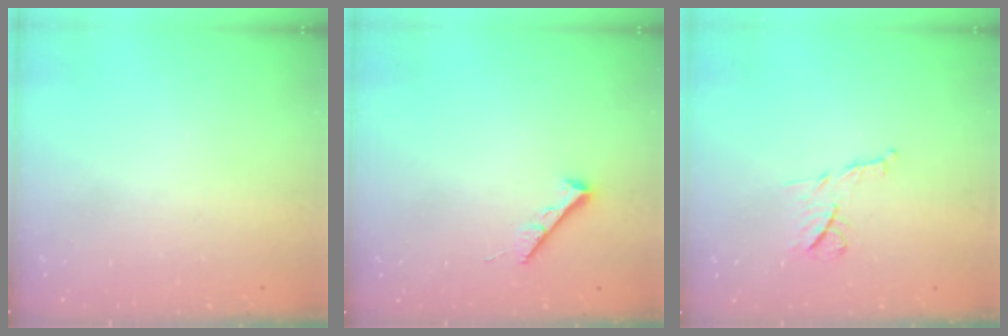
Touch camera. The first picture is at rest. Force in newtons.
{"total": 5.4, "press": 5.4, "slide": 0.8}
{"total": 7.1, "press": 7.0, "slide": 1.0}